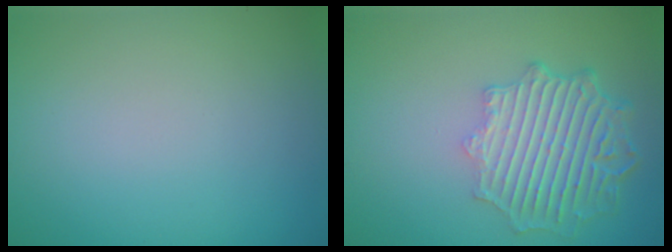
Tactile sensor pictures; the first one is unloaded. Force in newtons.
{"total": 6.4, "press": 4.9, "slide": 4.0}